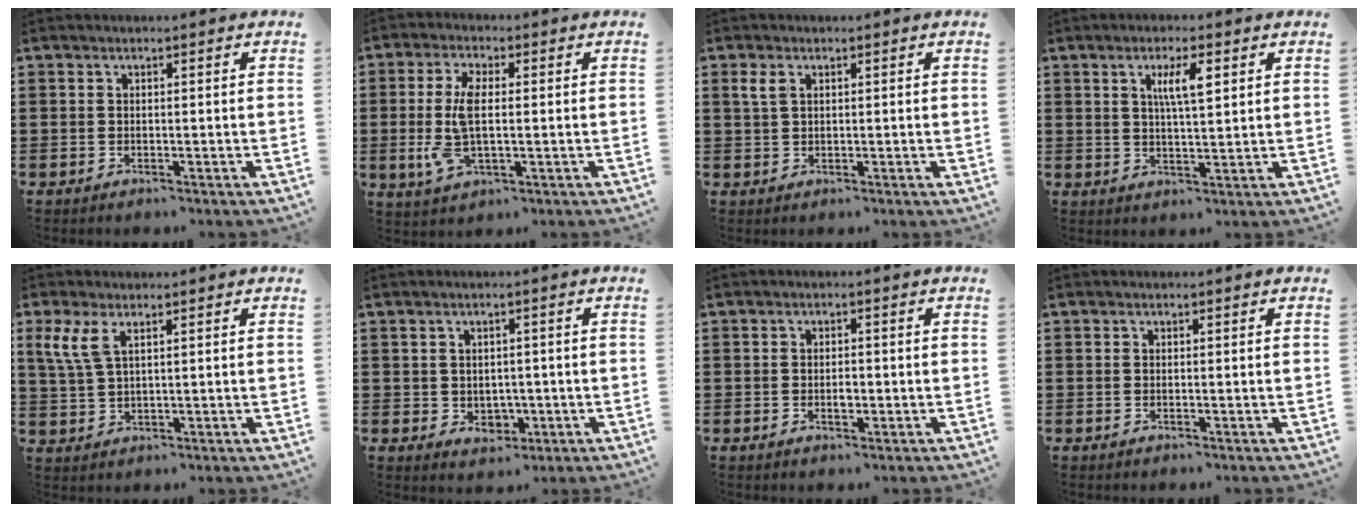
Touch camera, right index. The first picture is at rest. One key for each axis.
{"total": 7.6, "fx": -0.1, "fy": 3.1, "fz": 7.0, "tx": -0.171, "ty": -0.009, "tz": -0.010}
{"total": 2.1, "fx": 0.8, "fy": 0.9, "fz": 1.8, "tx": -0.038, "ty": 0.006, "tz": 0.013}
{"total": 4.9, "fx": 1.9, "fy": 1.1, "fz": 4.4, "tx": -0.092, "ty": 0.008, "tz": 0.029}
{"total": 4.3, "fx": 1.9, "fy": 1.5, "fz": 3.6, "tx": -0.094, "ty": -0.001, "tz": 0.030}
{"total": 2.5, "fx": 0.3, "fy": 2.4, "fz": 0.7, "tx": -0.017, "ty": 0.004, "tz": 0.002}
{"total": 1.6, "fx": -0.4, "fy": 0.7, "fz": 1.4, "tx": -0.025, "ty": 0.001, "tz": -0.008}
{"total": 0.0}